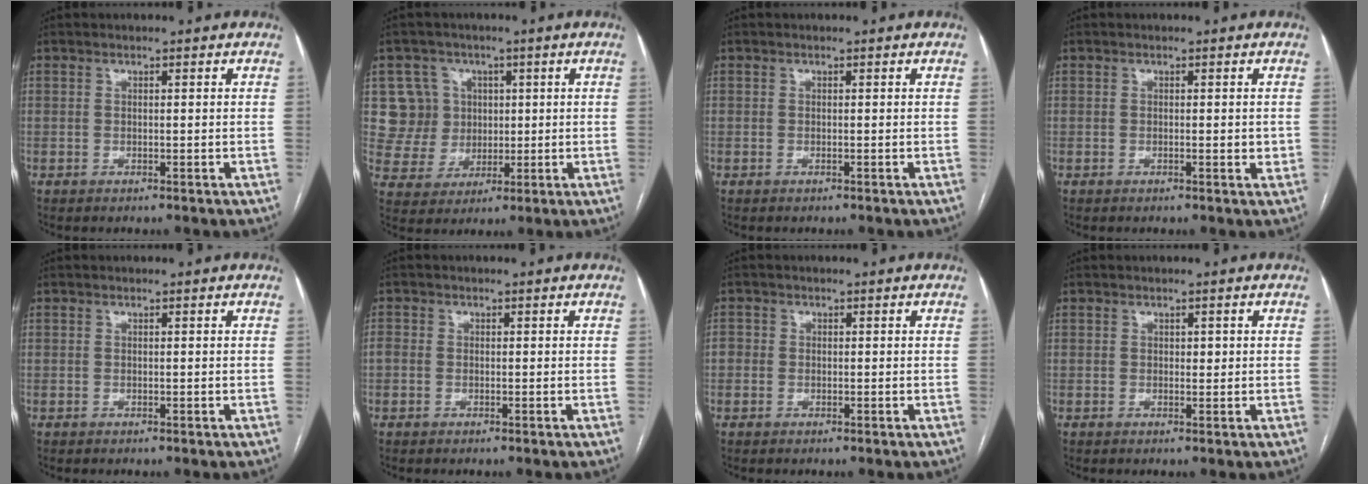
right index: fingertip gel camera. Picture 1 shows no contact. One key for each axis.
{"total": 8.0, "fx": 2.2, "fy": 7.7, "fz": 0.4, "tx": -0.009, "ty": 0.023, "tz": 0.048}
{"total": 0.0}
{"total": 1.5, "fx": 0.0, "fy": 0.6, "fz": 1.4, "tx": -0.017, "ty": -0.003, "tz": 0.001}
{"total": 0.0}
{"total": 1.4, "fx": -0.1, "fy": 1.3, "fz": 0.7, "tx": -0.008, "ty": 0.010, "tz": -0.001}
{"total": 1.8, "fx": -0.1, "fy": 1.8, "fz": 0.6, "tx": 0.001, "ty": 0.008, "tz": -0.002}
{"total": 0.7, "fx": 0.2, "fy": 0.4, "fz": 0.5, "tx": -0.004, "ty": 0.000, "tz": 0.002}